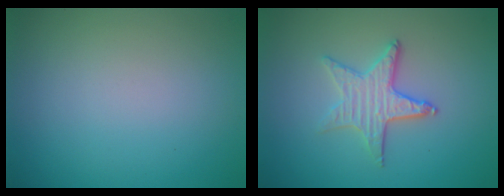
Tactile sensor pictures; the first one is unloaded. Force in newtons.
{"total": 3.2, "press": 2.8, "slide": 1.5}